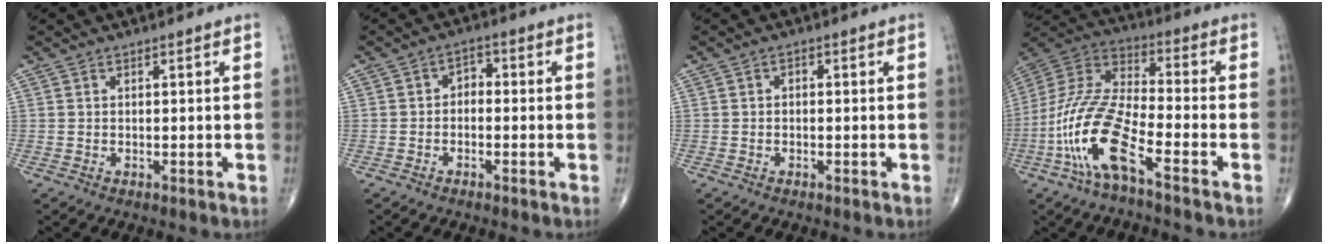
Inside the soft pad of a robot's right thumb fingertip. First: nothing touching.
{"total": 2.8, "force": [-0.6, 2.0, 1.8], "torque": [-0.013, 0.018, -0.022]}
{"total": 1.0, "force": [-0.1, 0.7, 0.7], "torque": [-0.004, 0.004, -0.005]}
{"total": 16.2, "force": [-7.7, 4.5, 13.5], "torque": [-0.302, 0.042, -0.154]}